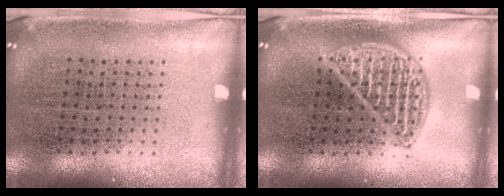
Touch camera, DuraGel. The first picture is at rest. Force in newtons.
{"total": 2.3, "press": 2.2, "slide": 0.3}